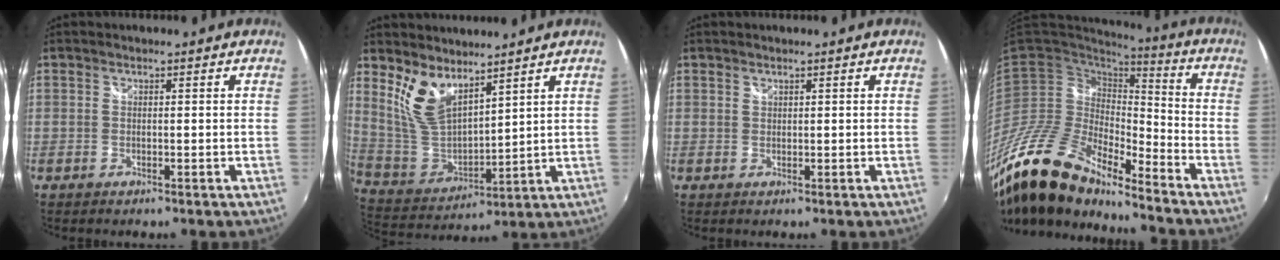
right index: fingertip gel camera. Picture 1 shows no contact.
{"total": 10.5, "force": [7.0, 4.5, 6.3], "torque": [-0.130, -0.010, 0.154]}
{"total": 0.5, "force": [0.5, 0.2, 0.0], "torque": [0.002, 0.000, 0.009]}
{"total": 19.8, "force": [-16.3, 5.6, 9.8], "torque": [-0.198, -0.033, -0.316]}